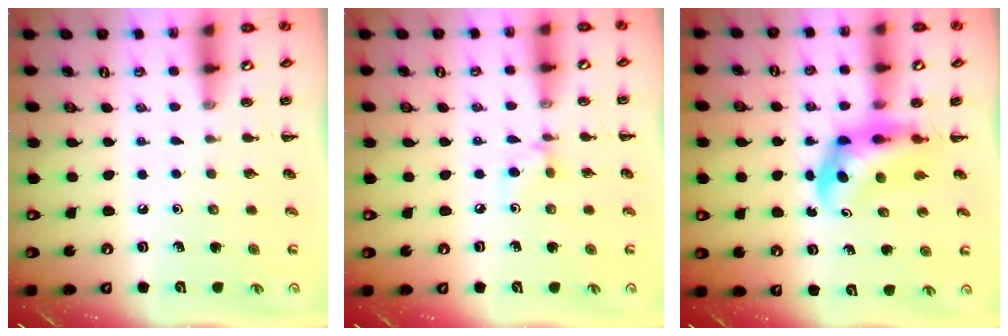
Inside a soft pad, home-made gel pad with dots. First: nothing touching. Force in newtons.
{"total": 5.5, "press": 5.3, "slide": 1.5}
{"total": 6.0, "press": 5.8, "slide": 1.3}